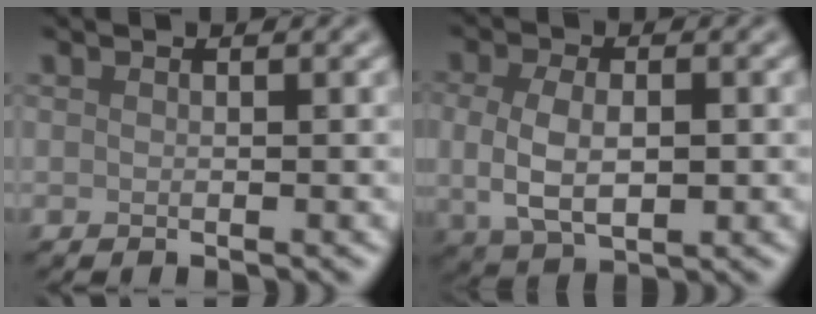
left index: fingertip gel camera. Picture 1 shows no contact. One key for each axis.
{"total": 5.0, "fx": -0.1, "fy": 2.9, "fz": 4.0, "tx": -0.086, "ty": -0.004, "tz": 0.001}